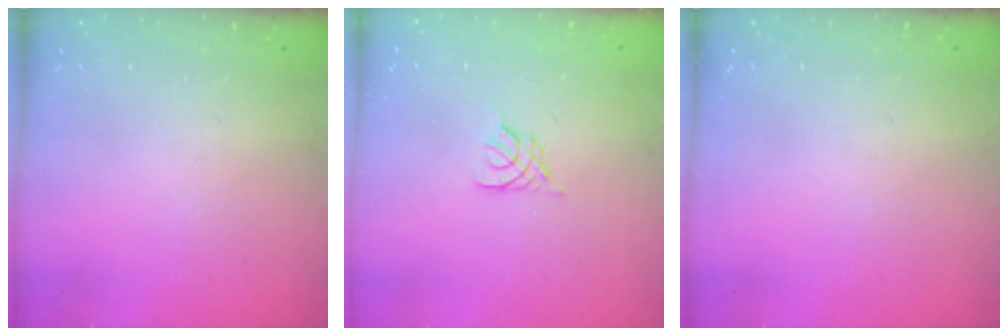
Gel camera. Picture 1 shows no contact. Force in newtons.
{"total": 2.3, "press": 2.3, "slide": 0.5}
{"total": 0.0}